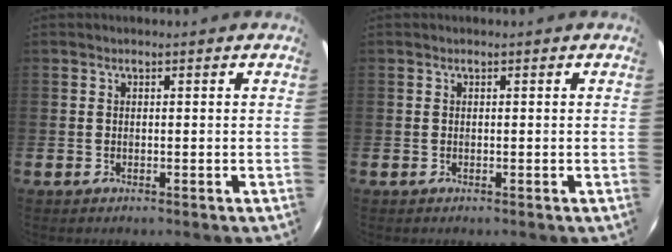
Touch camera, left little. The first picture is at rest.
{"total": 0.0}